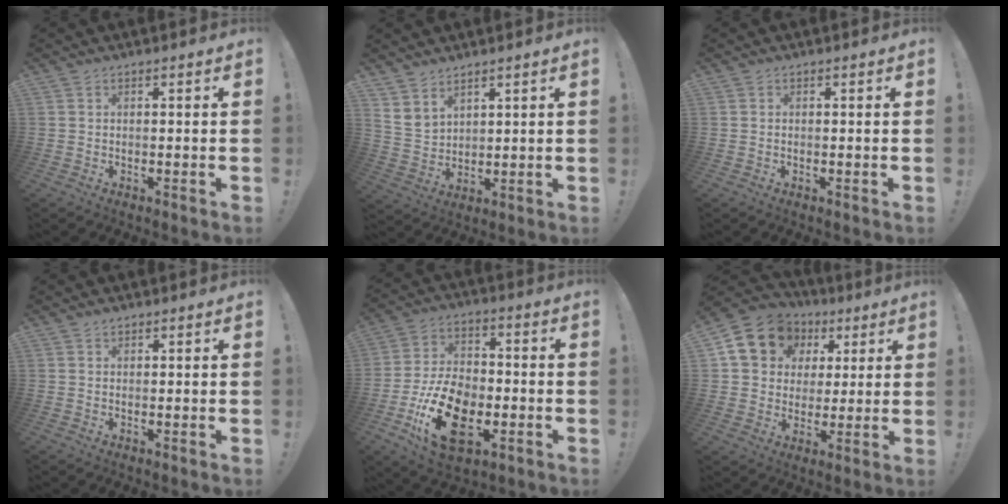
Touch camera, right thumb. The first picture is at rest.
{"total": 4.7, "force": [4.1, 2.1, 0.5], "torque": [-0.012, -0.040, 0.079]}
{"total": 0.0}
{"total": 1.0, "force": [0.8, 0.4, 0.4], "torque": [-0.003, -0.003, 0.015]}
{"total": 20.1, "force": [-7.1, 12.5, 14.1], "torque": [-0.260, 0.040, -0.115]}
{"total": 14.7, "force": [5.7, 12.1, 6.0], "torque": [-0.087, -0.020, 0.119]}